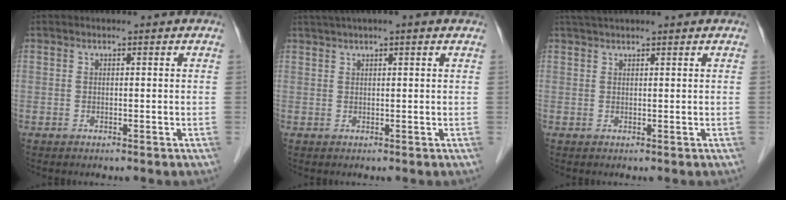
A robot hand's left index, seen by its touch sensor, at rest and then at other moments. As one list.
[{"total": 5.2, "force": [3.8, 0.1, 3.5], "torque": [-0.061, 0.037, 0.064]}, {"total": 3.2, "force": [2.9, 0.0, 1.4], "torque": [-0.018, 0.030, 0.050]}]